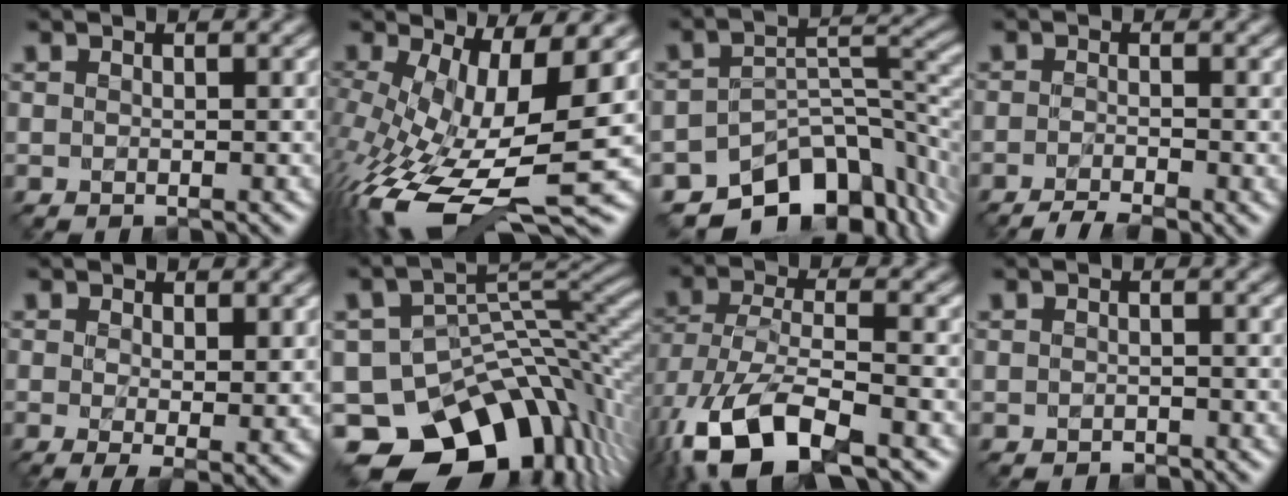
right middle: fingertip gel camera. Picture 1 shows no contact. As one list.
[{"total": 12.2, "force": [-3.3, 4.3, 11.0], "torque": [-0.211, -0.023, -0.050]}, {"total": 8.9, "force": [-6.4, 4.6, 4.1], "torque": [-0.037, -0.016, -0.109]}, {"total": 4.2, "force": [-3.1, 0.9, 2.7], "torque": [-0.037, -0.003, -0.059]}, {"total": 3.4, "force": [0.2, 1.1, 3.2], "torque": [-0.054, -0.015, 0.008]}, {"total": 13.3, "force": [-7.2, 8.5, 7.2], "torque": [-0.118, -0.003, -0.116]}, {"total": 10.5, "force": [-6.0, 4.6, 7.4], "torque": [-0.157, -0.023, -0.106]}, {"total": 0.6, "force": [-0.5, 0.2, 0.1], "torque": [-0.003, -0.002, -0.007]}]